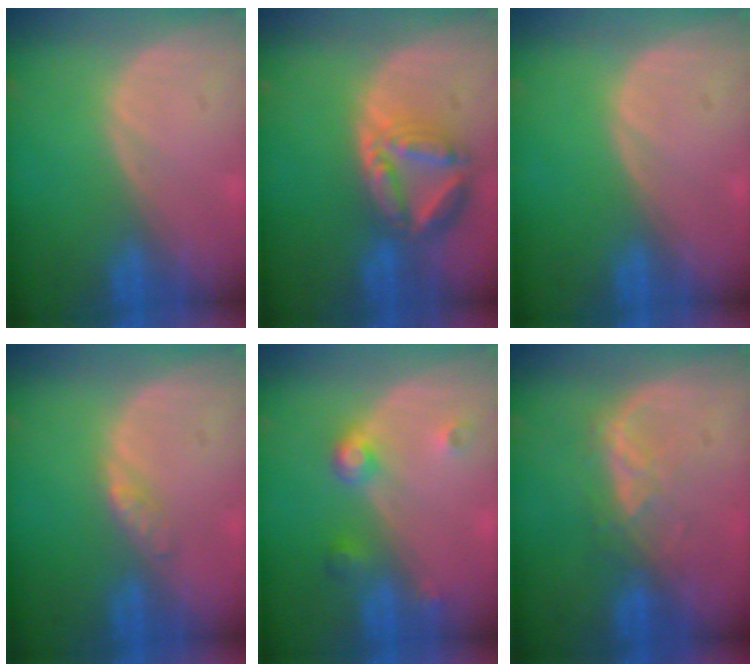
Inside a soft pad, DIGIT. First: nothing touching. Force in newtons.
{"total": 7.9, "press": 7.0, "slide": 3.8}
{"total": 0.0}
{"total": 1.7, "press": 1.7, "slide": 0.2}
{"total": 3.8, "press": 3.5, "slide": 1.5}
{"total": 3.8, "press": 3.8, "slide": 0.6}